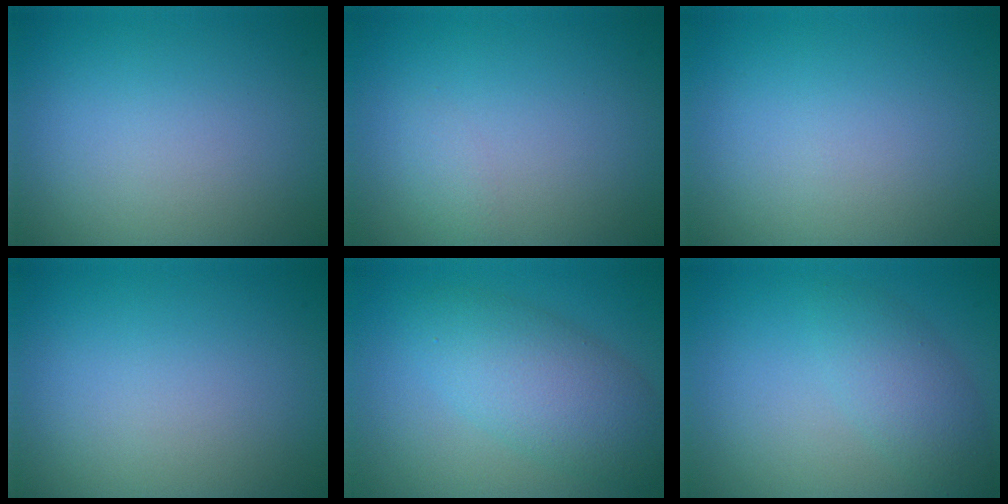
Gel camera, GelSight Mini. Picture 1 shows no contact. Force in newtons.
{"total": 0.8, "press": 0.8, "slide": 0.0}
{"total": 0.0}
{"total": 0.0}
{"total": 5.6, "press": 5.6, "slide": 0.2}
{"total": 3.0, "press": 3.0, "slide": 0.1}